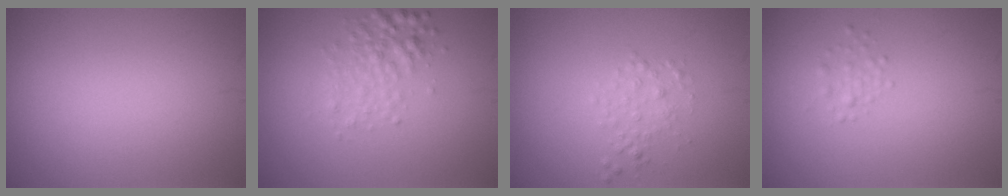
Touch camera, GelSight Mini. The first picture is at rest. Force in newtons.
{"total": 2.5, "press": 2.5, "slide": 0.0}
{"total": 1.4, "press": 1.4, "slide": 0.0}
{"total": 1.0, "press": 1.0, "slide": 0.0}